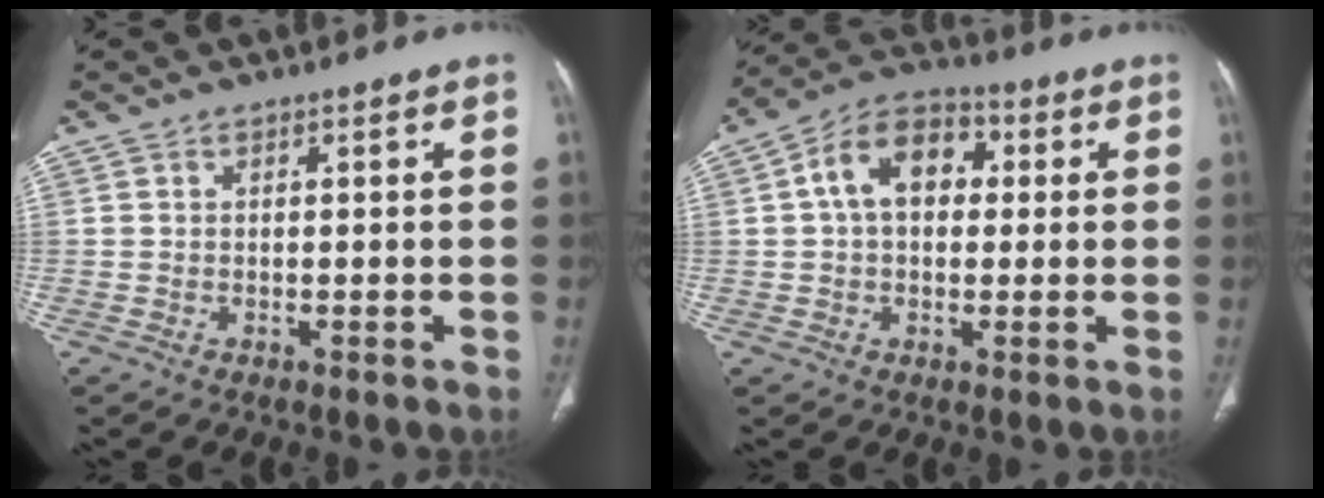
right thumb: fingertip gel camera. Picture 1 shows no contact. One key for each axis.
{"total": 11.5, "fx": 1.9, "fy": 7.9, "fz": 8.1, "tx": -0.119, "ty": 0.025, "tz": 0.023}